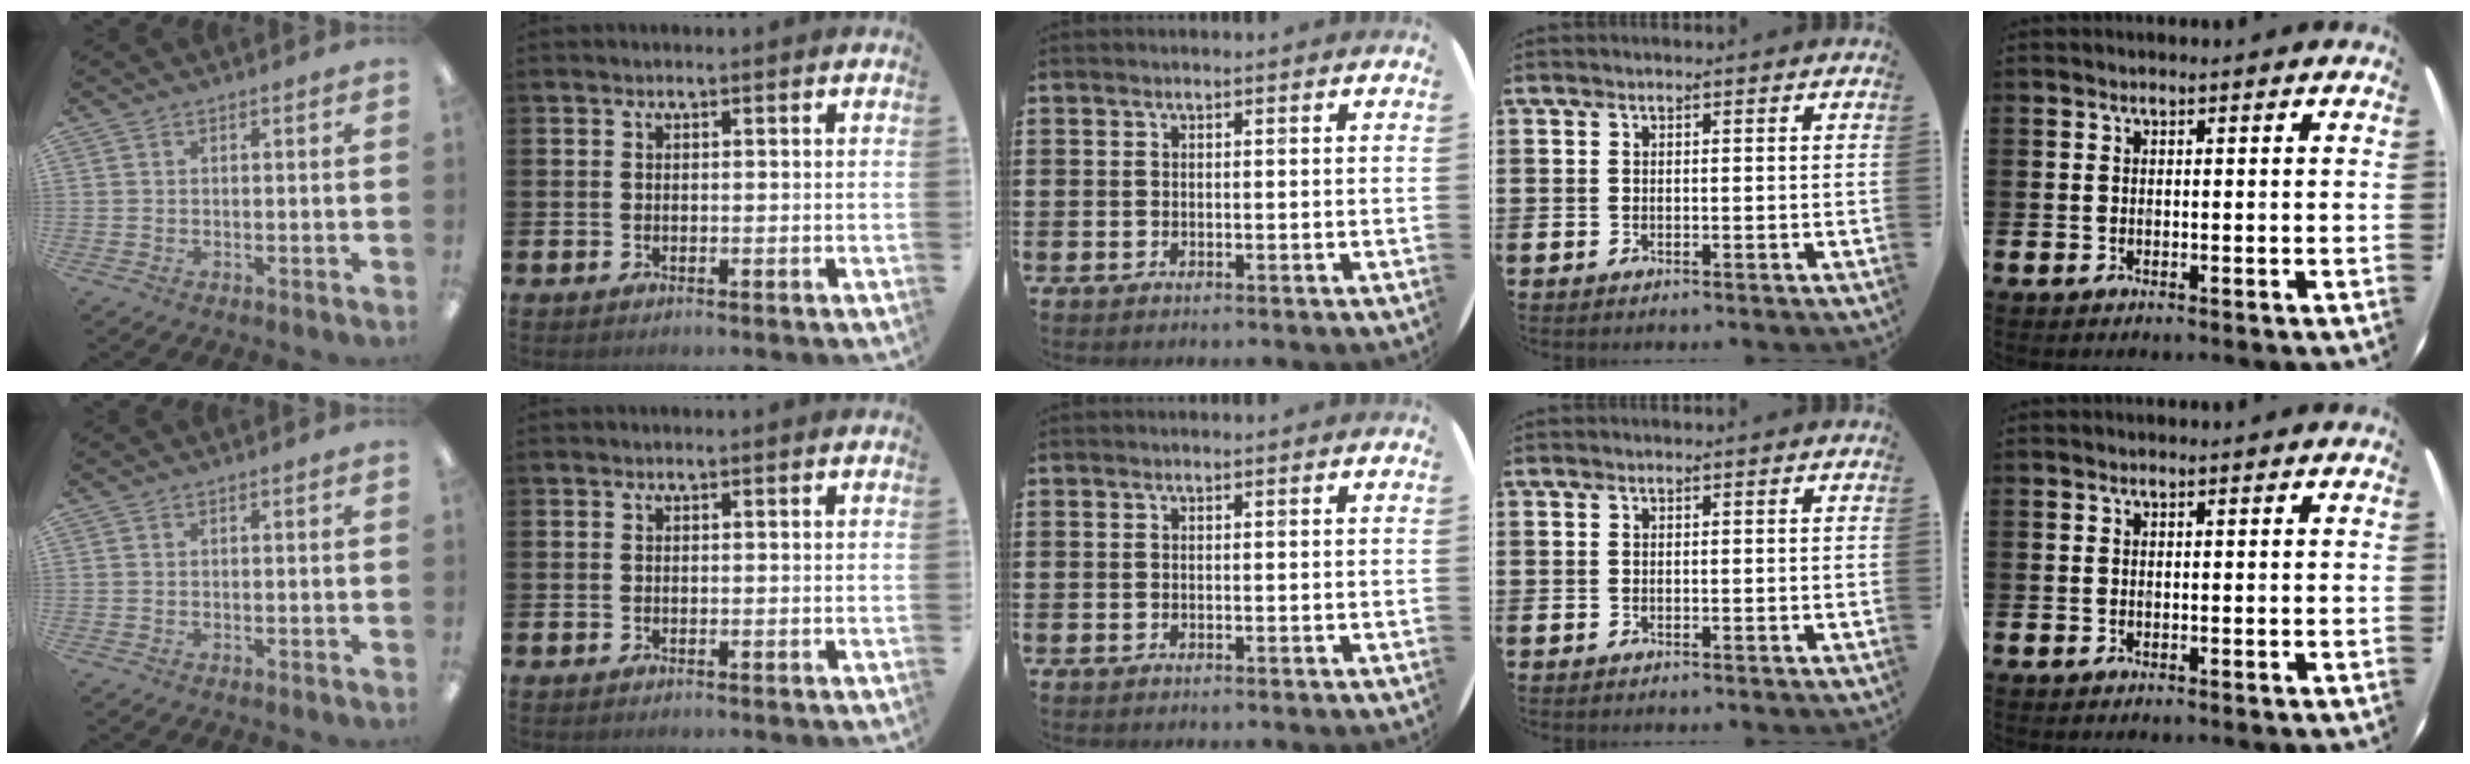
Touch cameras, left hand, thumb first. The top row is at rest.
{}